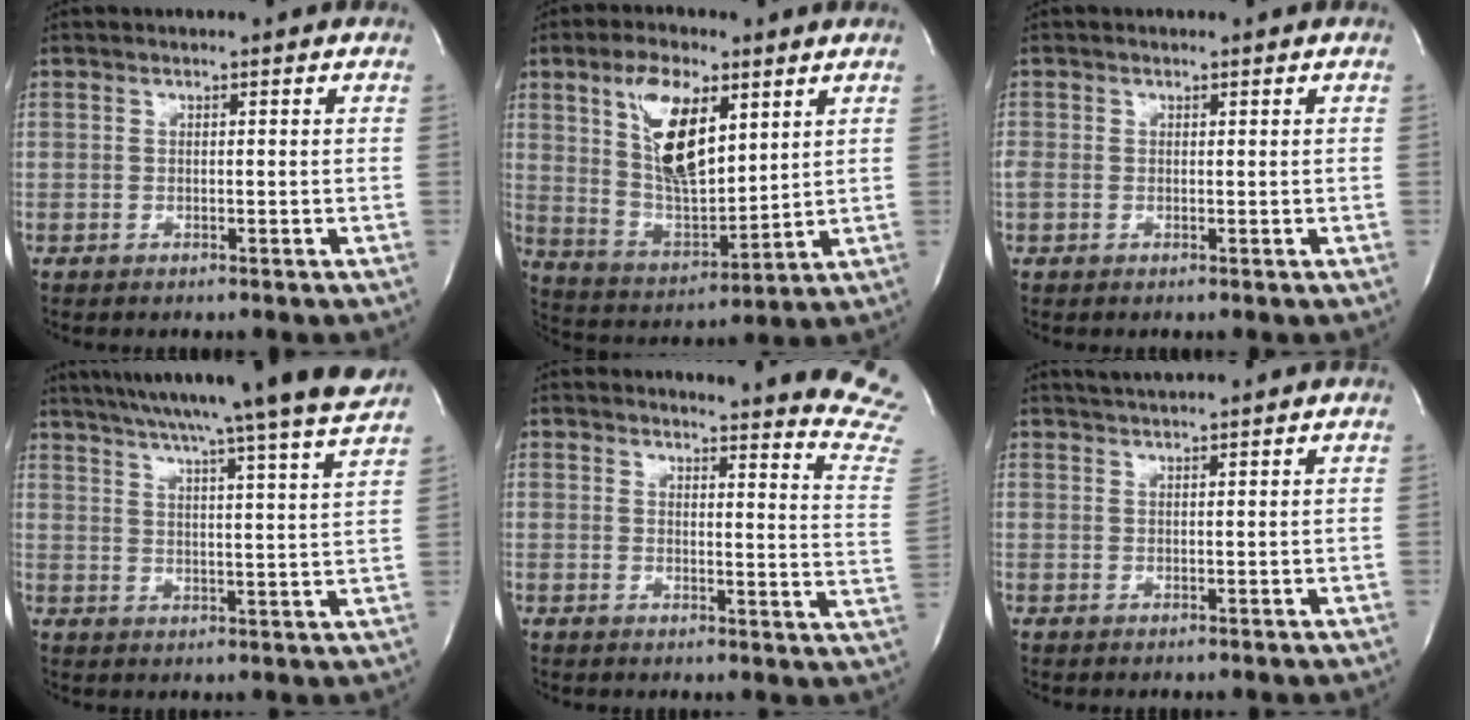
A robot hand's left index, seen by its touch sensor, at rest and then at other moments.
{"total": 13.1, "force": [5.4, 5.0, 10.8], "torque": [-0.210, -0.001, 0.106]}
{"total": 1.3, "force": [0.0, 1.1, 0.6], "torque": [-0.027, 0.009, 0.003]}
{"total": 23.8, "force": [21.1, -2.1, 10.9], "torque": [-0.184, -0.043, 0.281]}
{"total": 19.0, "force": [18.4, -0.2, 4.8], "torque": [-0.049, -0.158, 0.179]}
{"total": 3.4, "force": [3.1, -0.5, 1.2], "torque": [-0.019, 0.016, 0.056]}